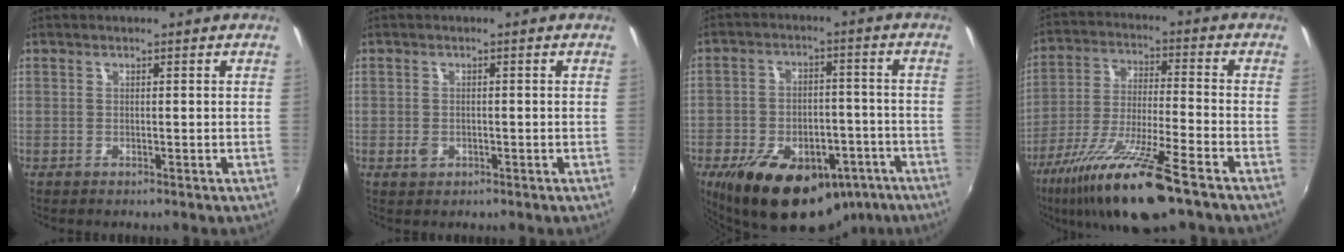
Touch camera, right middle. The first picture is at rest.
{"total": 1.8, "force": [-0.7, 1.4, 0.9], "torque": [-0.016, 0.000, -0.012]}
{"total": 23.0, "force": [-13.5, 12.9, 13.4], "torque": [-0.249, 0.000, -0.176]}
{"total": 17.8, "force": [-11.9, 2.1, 13.0], "torque": [-0.260, -0.036, -0.213]}